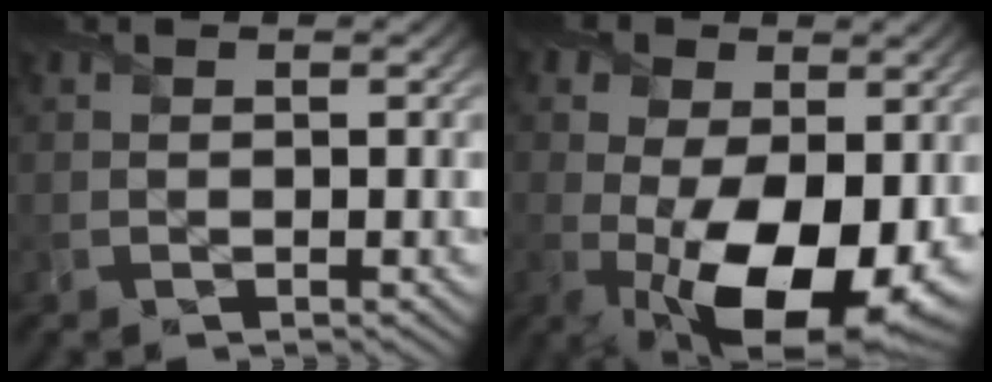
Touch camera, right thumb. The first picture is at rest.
{"total": 15.6, "force": [-2.9, 9.1, 12.4], "torque": [-0.221, -0.058, -0.019]}